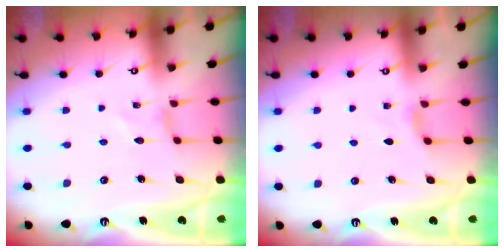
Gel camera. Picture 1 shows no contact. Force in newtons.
{"total": 2.9, "press": 2.9, "slide": 0.5}